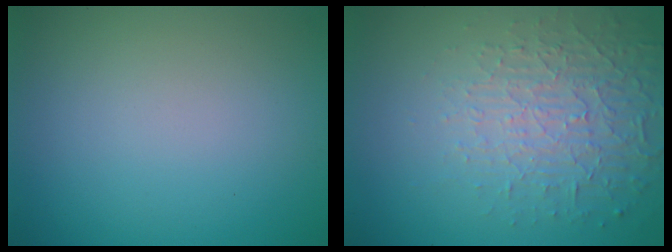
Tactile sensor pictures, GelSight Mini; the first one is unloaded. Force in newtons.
{"total": 5.0, "press": 3.2, "slide": 3.8}